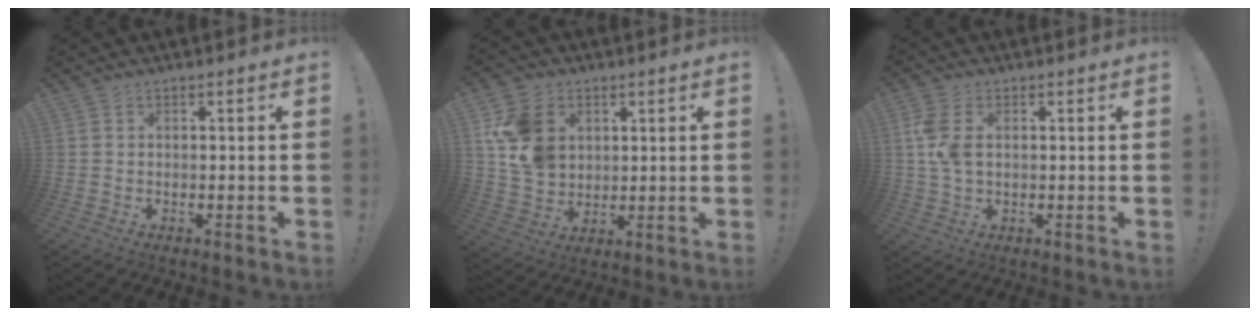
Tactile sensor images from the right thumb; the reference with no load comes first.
{"total": 14.2, "force": [4.6, 11.4, 7.1], "torque": [-0.124, -0.018, 0.092]}
{"total": 6.8, "force": [1.2, 4.2, 5.3], "torque": [-0.118, -0.001, 0.019]}